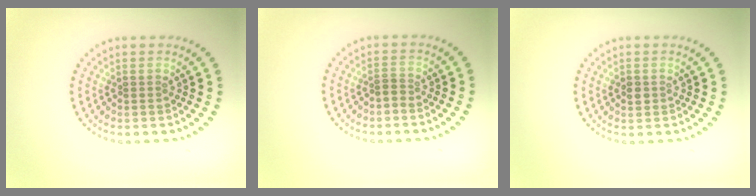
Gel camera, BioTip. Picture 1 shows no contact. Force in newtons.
{"total": 0.7, "press": 0.3, "slide": 0.6}
{"total": 1.0, "press": 1.0, "slide": 0.3}